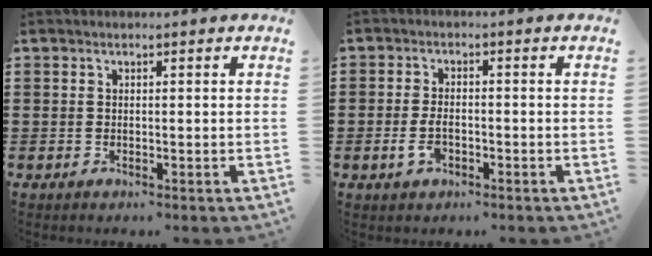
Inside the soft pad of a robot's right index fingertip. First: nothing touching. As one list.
[{"total": 3.5, "force": [-1.1, 1.7, 2.8], "torque": [-0.066, -0.006, -0.022]}]